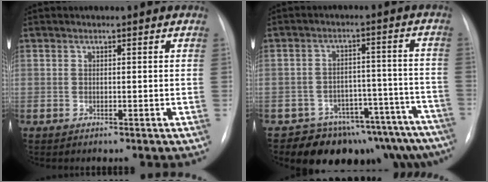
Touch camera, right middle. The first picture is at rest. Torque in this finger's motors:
{"motor_torque": [0.84, -1.20, 0.21, 0.06]}